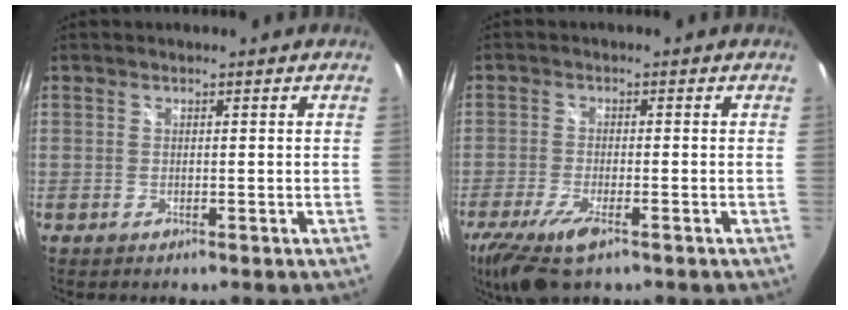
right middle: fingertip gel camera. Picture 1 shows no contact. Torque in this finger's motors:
{"motor_torque": [1.08, -1.02, 0.43, 0.12]}